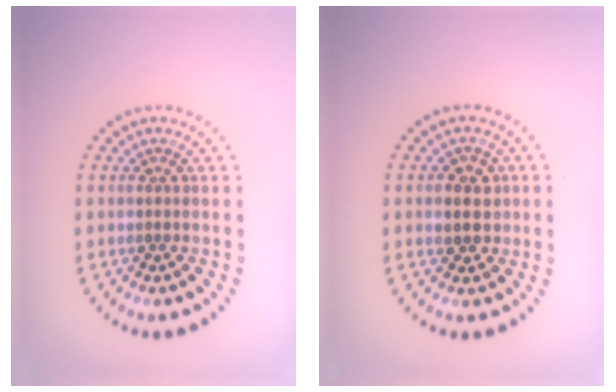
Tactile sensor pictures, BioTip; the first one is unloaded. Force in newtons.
{"total": 2.8, "press": 2.6, "slide": 0.8}